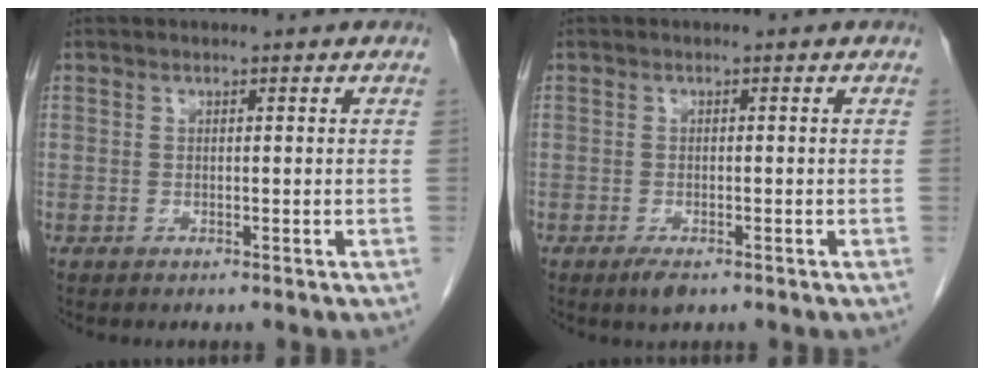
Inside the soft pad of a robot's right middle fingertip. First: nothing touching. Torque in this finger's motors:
{"motor_torque": [0.38, -0.09, 0.00, 0.00]}